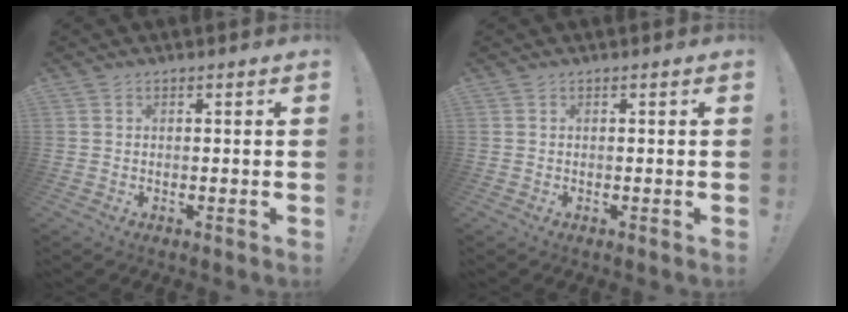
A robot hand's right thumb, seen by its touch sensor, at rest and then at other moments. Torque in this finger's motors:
{"motor_torque": [0.00, 0.00, 0.00, 0.00, 0.00]}